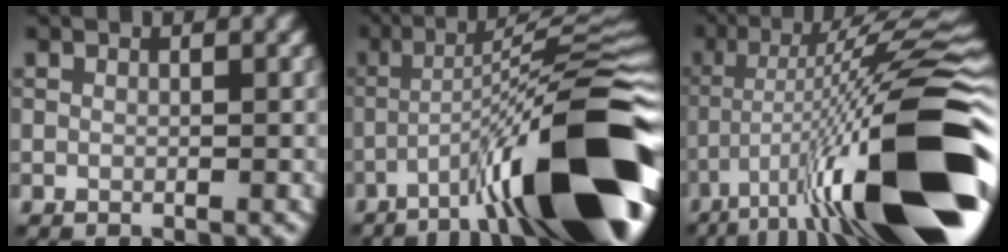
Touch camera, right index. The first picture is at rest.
{"total": 17.0, "force": [-8.2, 3.8, 14.4], "torque": [-0.206, 0.015, -0.129]}
{"total": 18.4, "force": [-7.4, 4.2, 16.4], "torque": [-0.257, 0.020, -0.125]}